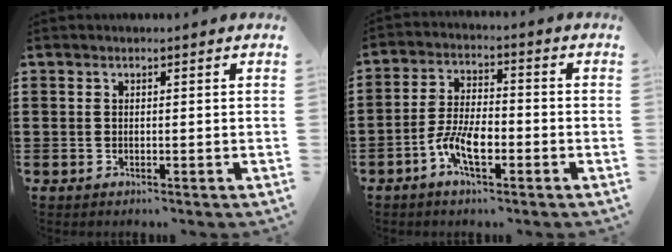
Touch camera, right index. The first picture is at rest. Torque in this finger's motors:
{"motor_torque": [1.04, 1.10, 0.24, 0.06]}